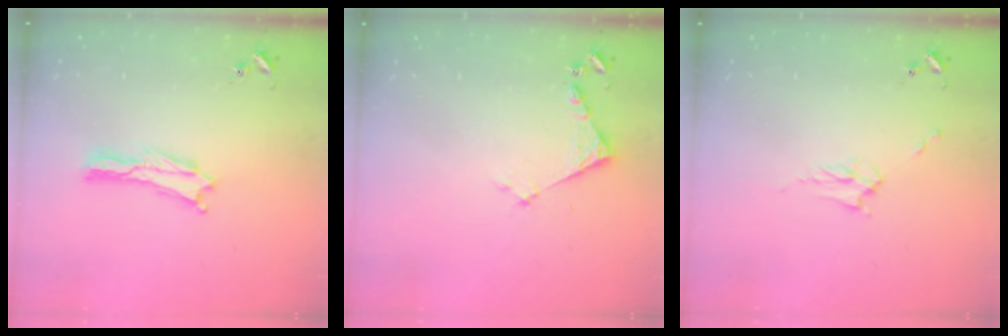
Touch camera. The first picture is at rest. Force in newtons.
{"total": 3.3, "press": 3.3, "slide": 0.3}
{"total": 2.9, "press": 2.9, "slide": 0.4}